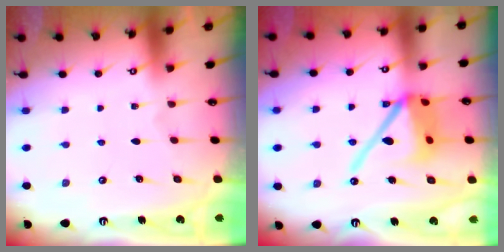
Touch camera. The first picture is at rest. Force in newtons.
{"total": 15.1, "press": 14.9, "slide": 2.2}